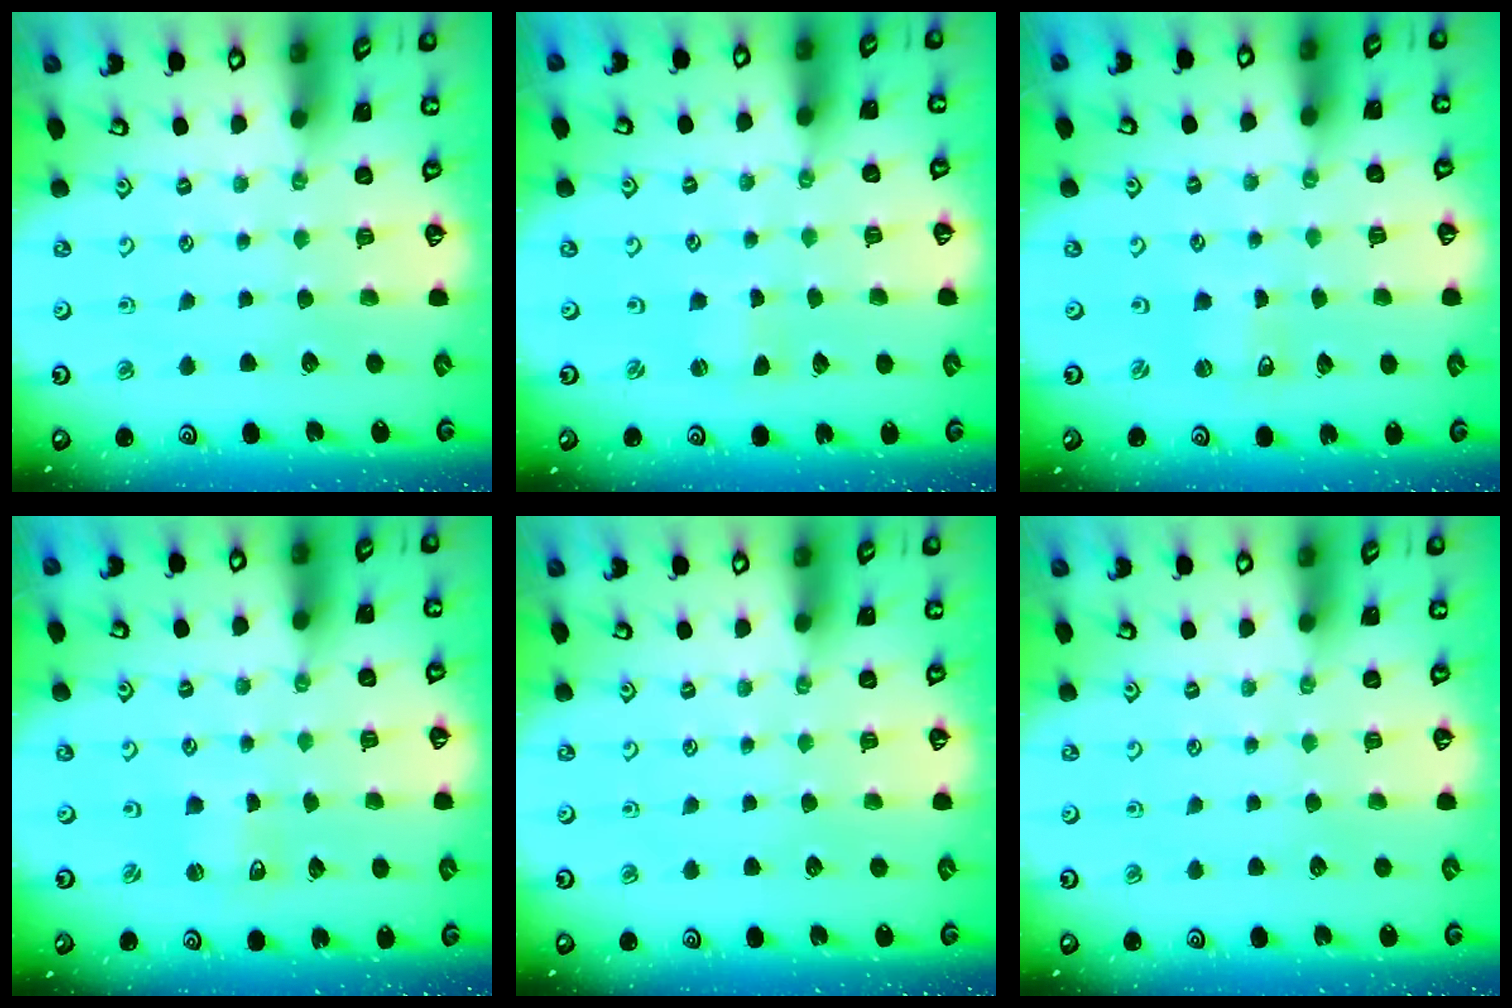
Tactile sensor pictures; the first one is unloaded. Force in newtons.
{"total": 0.9, "press": 0.9, "slide": 0.2}
{"total": 1.2, "press": 1.2, "slide": 0.1}
{"total": 0.0}
{"total": 0.0}
{"total": 0.0}